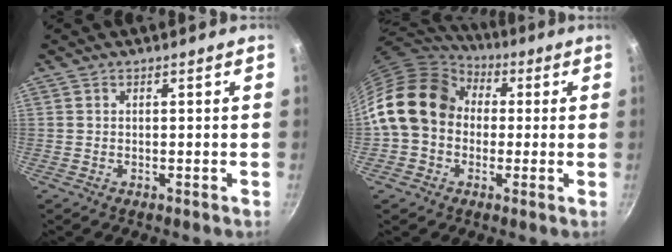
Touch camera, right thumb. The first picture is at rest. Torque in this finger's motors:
{"motor_torque": [1.88, 3.13, 1.29, -1.20, 0.19]}